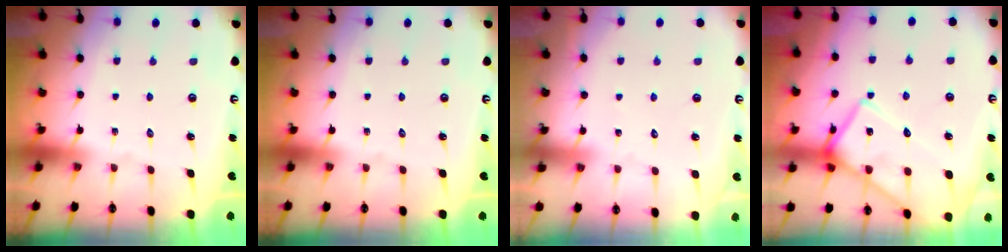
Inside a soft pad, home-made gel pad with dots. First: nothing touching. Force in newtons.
{"total": 0.0}
{"total": 3.4, "press": 3.3, "slide": 0.4}
{"total": 17.1, "press": 17.0, "slide": 1.3}